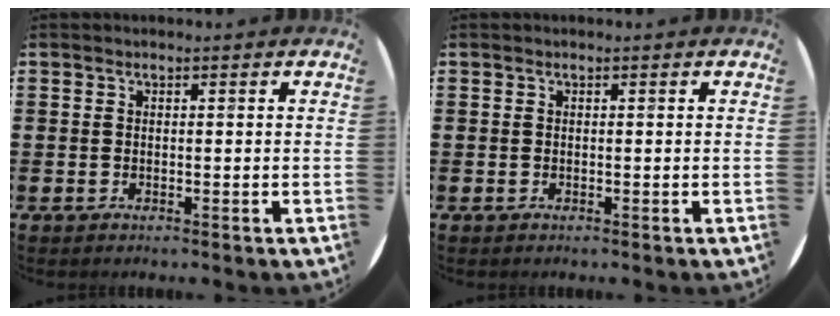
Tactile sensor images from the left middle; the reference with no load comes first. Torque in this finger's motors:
{"motor_torque": [-0.04, 0.00, 0.00, 0.00]}